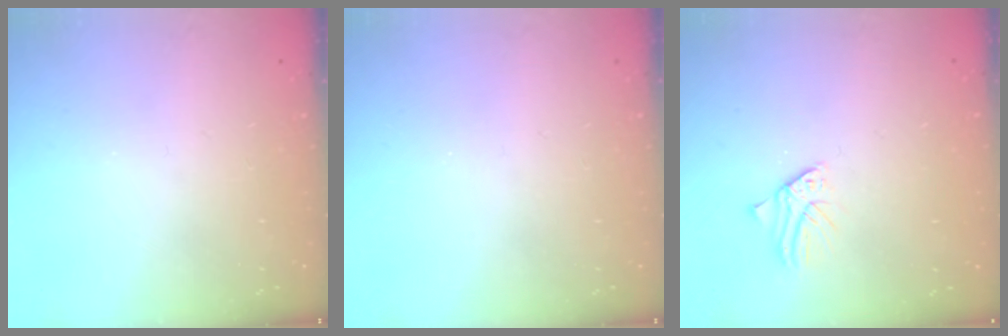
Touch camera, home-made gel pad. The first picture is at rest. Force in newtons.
{"total": 0.0}
{"total": 1.2, "press": 1.2, "slide": 0.1}